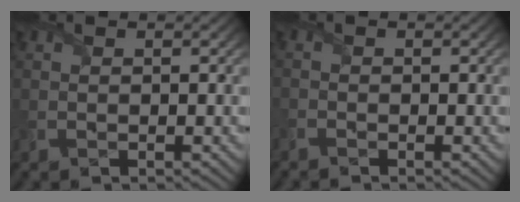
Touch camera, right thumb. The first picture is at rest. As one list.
[{"total": 1.2, "force": [-1.2, 0.1, 0.3], "torque": [-0.003, -0.002, -0.025]}]